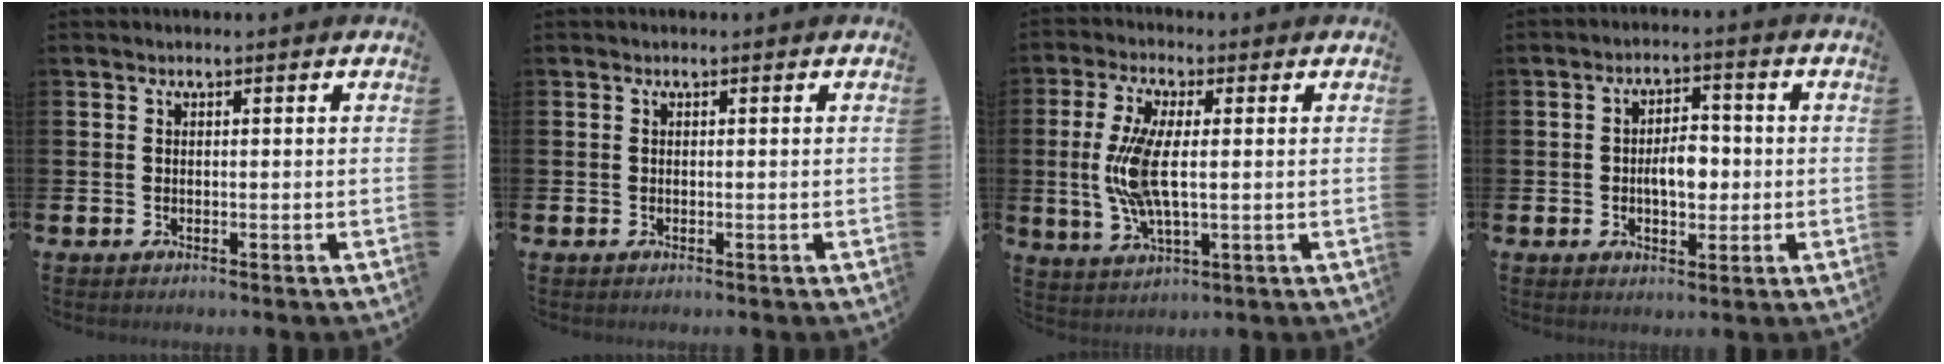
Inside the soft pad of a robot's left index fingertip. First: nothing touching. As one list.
[{"total": 0.0}, {"total": 8.5, "force": [0.8, 3.4, 7.8], "torque": [-0.157, -0.002, 0.008]}, {"total": 4.5, "force": [-0.4, 2.7, 3.6], "torque": [-0.048, 0.001, -0.016]}]